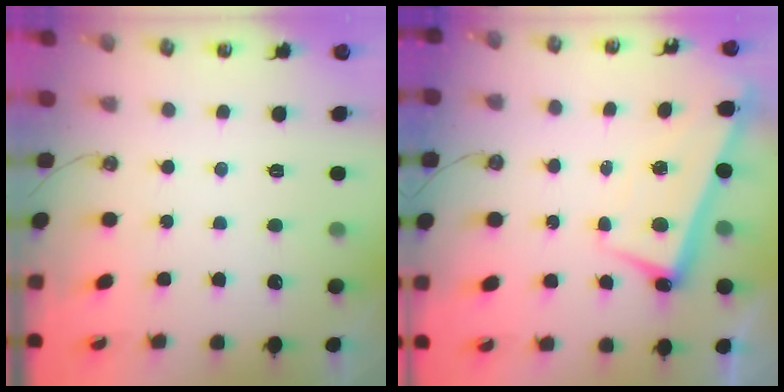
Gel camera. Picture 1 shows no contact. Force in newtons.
{"total": 2.7, "press": 2.6, "slide": 0.8}